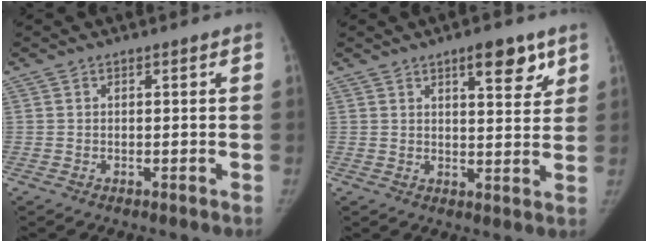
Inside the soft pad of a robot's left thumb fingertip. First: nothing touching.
{"total": 7.7, "force": [4.5, 2.7, 5.5], "torque": [-0.055, -0.025, 0.063]}